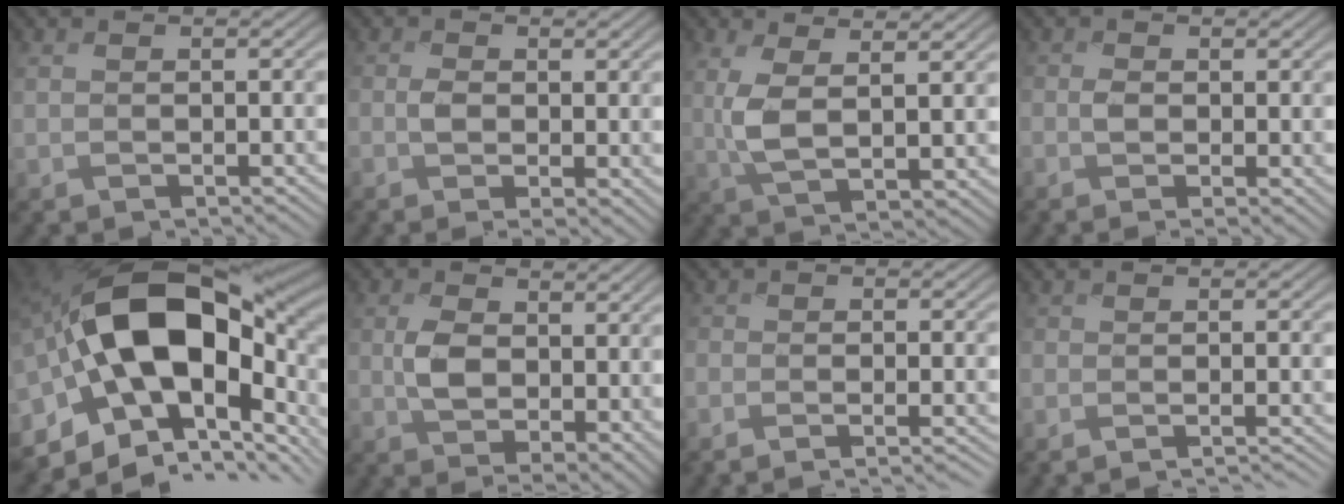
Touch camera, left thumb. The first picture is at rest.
{"total": 4.3, "force": [-0.1, 2.1, 3.8], "torque": [-0.072, -0.004, -0.003]}
{"total": 6.0, "force": [2.7, 1.7, 5.1], "torque": [-0.113, 0.003, 0.050]}
{"total": 3.1, "force": [0.0, 1.3, 2.8], "torque": [-0.058, -0.001, -0.002]}
{"total": 21.2, "force": [2.0, 12.9, 16.8], "torque": [-0.331, -0.008, 0.042]}
{"total": 7.1, "force": [0.9, 4.3, 5.6], "torque": [-0.108, -0.002, 0.016]}
{"total": 4.6, "force": [-3.6, 1.2, 2.6], "torque": [-0.038, -0.007, -0.043]}
{"total": 4.0, "force": [-3.3, 0.9, 2.1], "torque": [-0.027, -0.003, -0.039]}